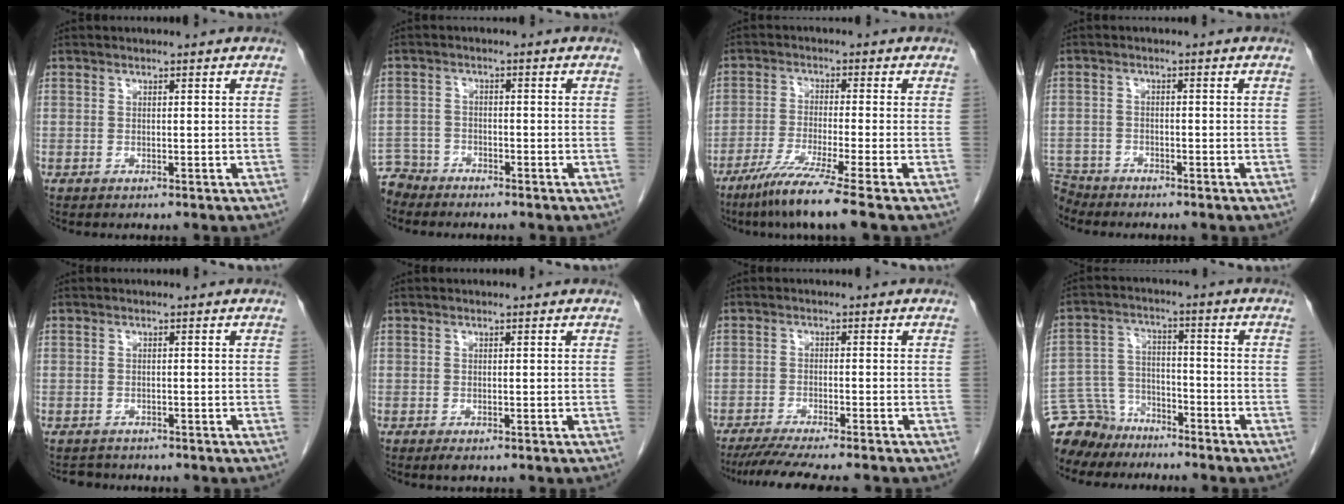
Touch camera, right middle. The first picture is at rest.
{"total": 4.3, "force": [-4.1, 1.3, -0.9], "torque": [0.020, -0.006, -0.080]}
{"total": 8.6, "force": [-6.2, -1.8, 5.7], "torque": [-0.101, -0.032, -0.113]}
{"total": 4.7, "force": [-4.5, 1.3, -0.2], "torque": [0.009, -0.011, -0.086]}
{"total": 2.0, "force": [-1.8, 0.8, -0.1], "torque": [-0.002, -0.003, -0.028]}
{"total": 1.0, "force": [-0.6, 0.3, 0.7], "torque": [-0.010, -0.002, -0.007]}
{"total": 11.0, "force": [-9.5, 0.3, 5.5], "torque": [-0.071, -0.021, -0.144]}
{"total": 9.6, "force": [-8.5, 4.5, 0.3], "torque": [-0.016, 0.019, -0.156]}